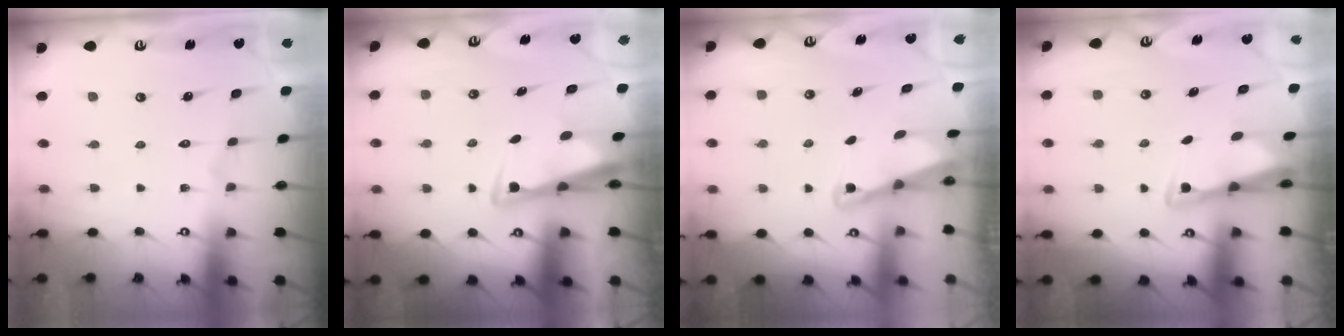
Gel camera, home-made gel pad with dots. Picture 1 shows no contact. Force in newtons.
{"total": 3.7, "press": 3.5, "slide": 1.1}
{"total": 2.1, "press": 2.0, "slide": 0.4}
{"total": 2.5, "press": 2.5, "slide": 0.5}